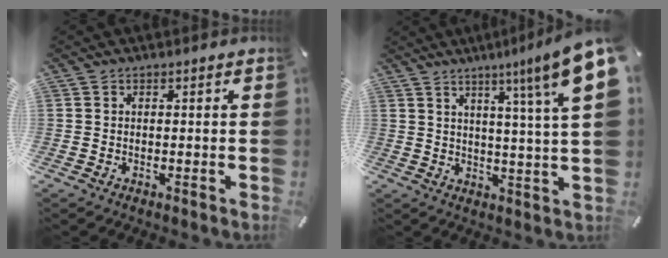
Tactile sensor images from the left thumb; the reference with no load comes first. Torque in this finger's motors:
{"motor_torque": [2.63, 2.38, 1.46, -1.30, 0.13]}